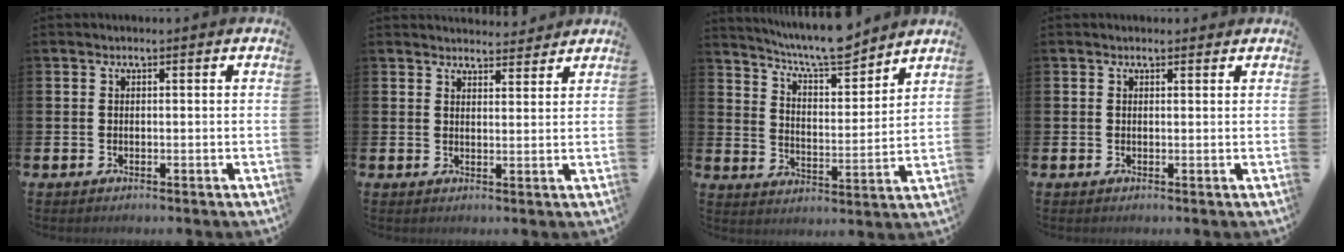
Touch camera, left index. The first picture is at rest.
{"total": 3.4, "force": [3.4, 0.4, -0.1], "torque": [-0.003, -0.019, 0.061]}
{"total": 8.4, "force": [8.0, 0.9, 2.3], "torque": [-0.062, -0.055, 0.143]}
{"total": 0.7, "force": [0.5, 0.3, 0.2], "torque": [0.004, 0.001, 0.008]}